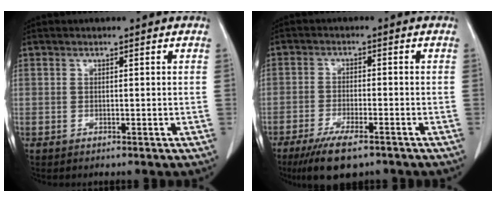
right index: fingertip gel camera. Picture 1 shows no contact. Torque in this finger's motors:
{"motor_torque": [0.85, -0.72, 0.31, 0.06]}